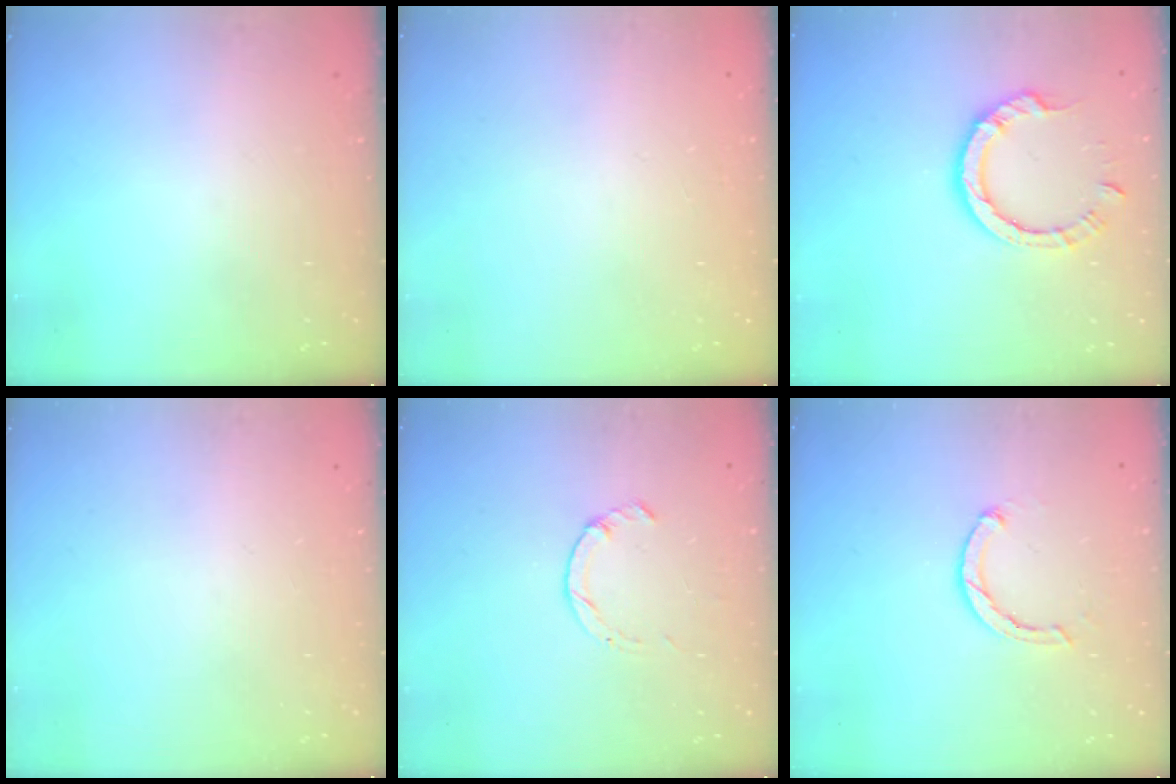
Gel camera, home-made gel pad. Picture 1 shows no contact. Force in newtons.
{"total": 2.5, "press": 2.5, "slide": 0.2}
{"total": 8.5, "press": 8.4, "slide": 1.0}
{"total": 0.0}
{"total": 1.0, "press": 1.0, "slide": 0.3}
{"total": 2.3, "press": 2.3, "slide": 0.3}